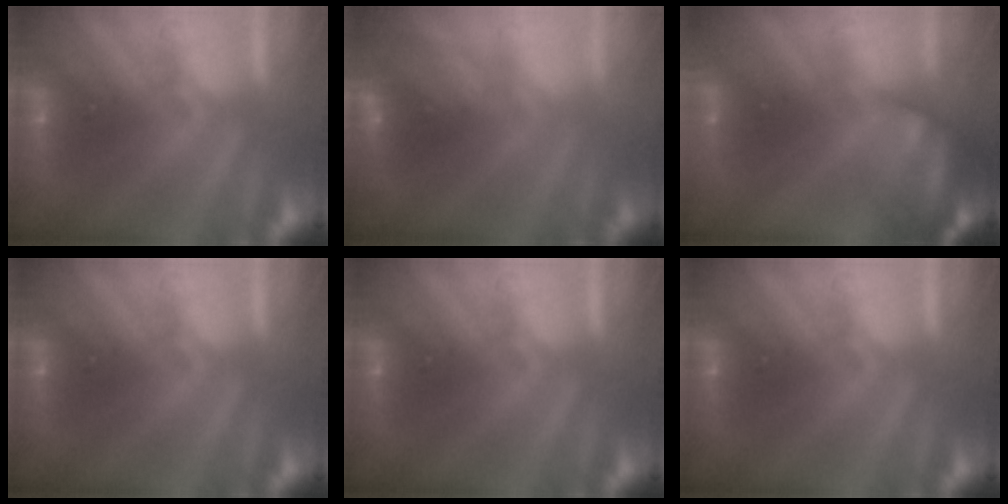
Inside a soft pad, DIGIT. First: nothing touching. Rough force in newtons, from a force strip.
{"total": 2.8}
{"total": 6.4}
{"total": 0.0}
{"total": 0.0}
{"total": 0.0}